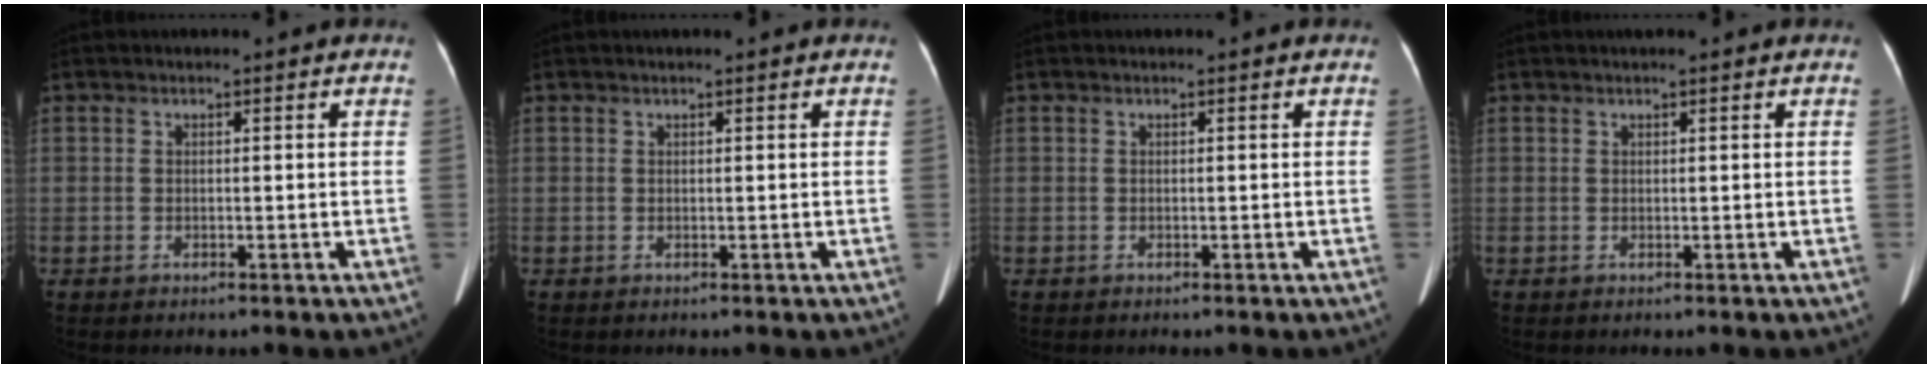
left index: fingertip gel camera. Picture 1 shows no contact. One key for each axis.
{"total": 0.7, "fx": 0.6, "fy": 0.0, "fz": 0.4, "tx": -0.007, "ty": 0.008, "tz": 0.012}
{"total": 0.0}
{"total": 1.4, "fx": 1.1, "fy": 0.0, "fz": 0.8, "tx": -0.012, "ty": 0.014, "tz": 0.019}